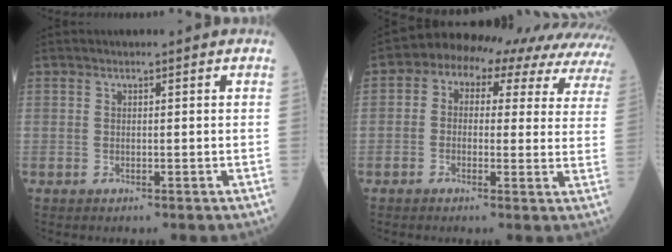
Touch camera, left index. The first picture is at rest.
{"total": 16.7, "force": [13.2, 7.1, 7.4], "torque": [-0.093, 0.051, 0.135]}